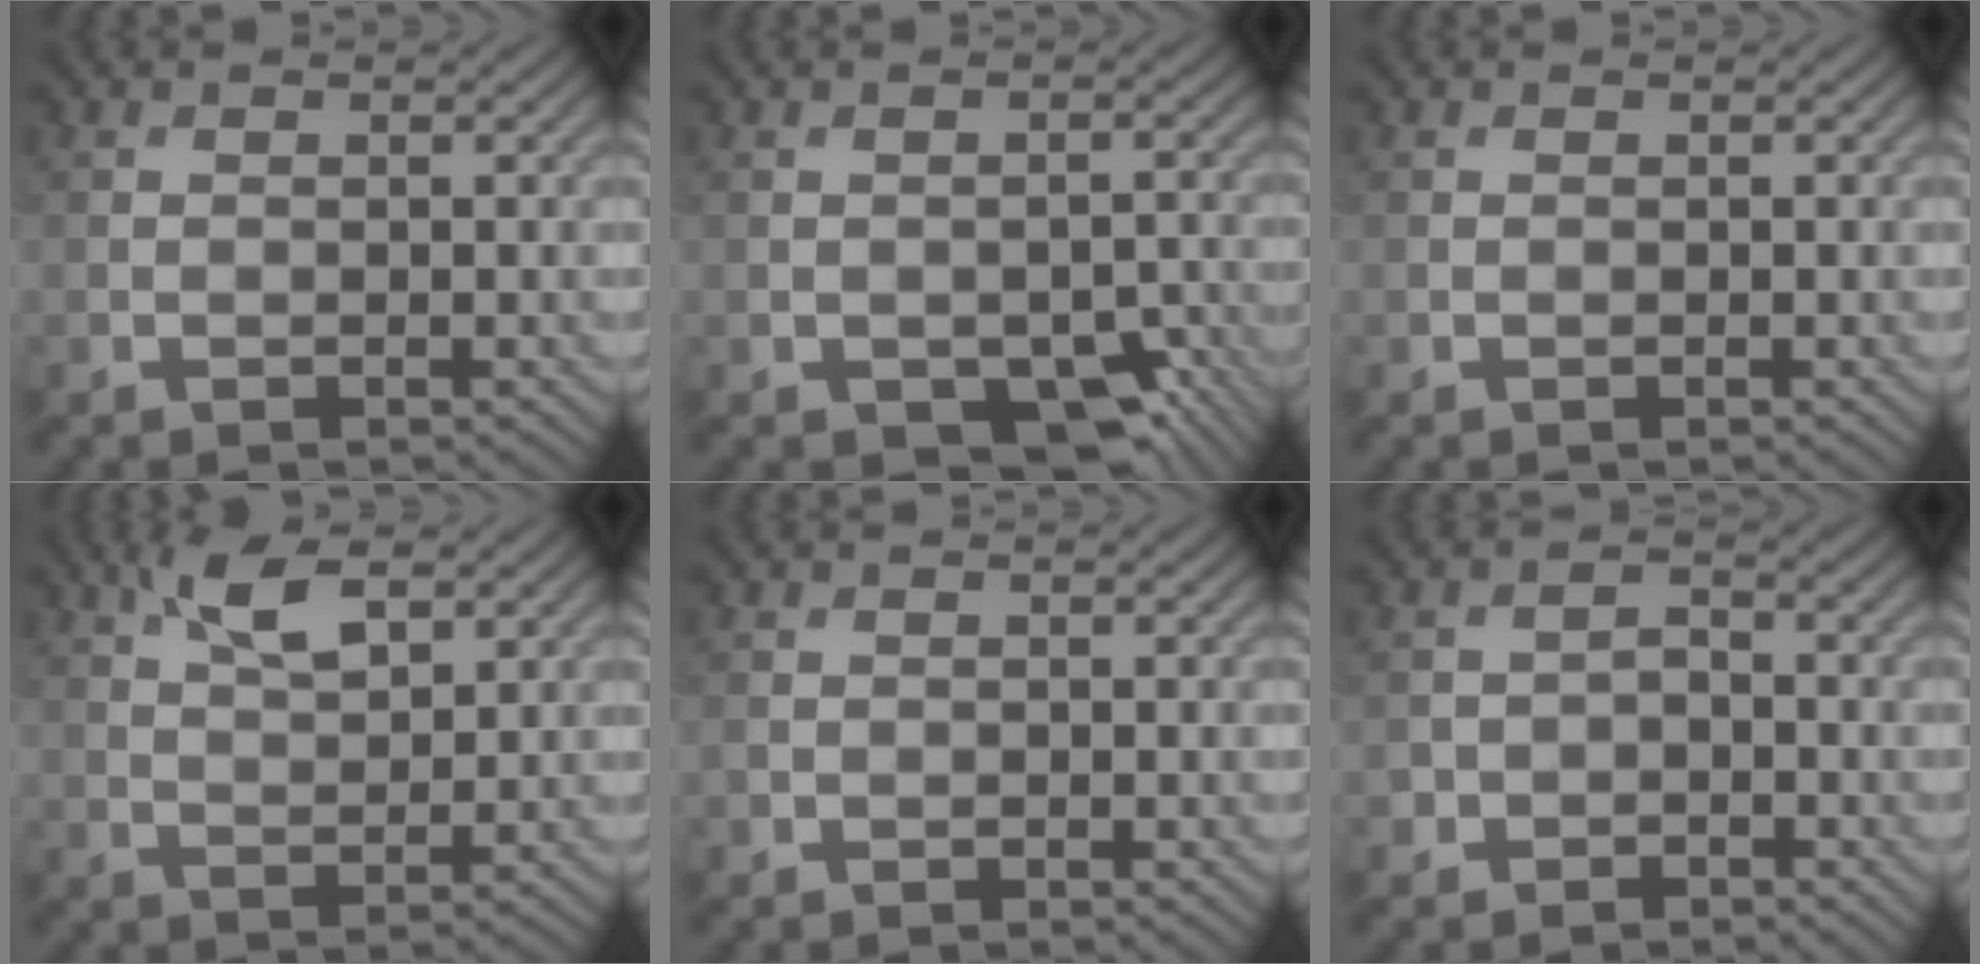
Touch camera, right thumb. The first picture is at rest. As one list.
[{"total": 7.7, "force": [-4.4, 4.2, 4.7], "torque": [-0.064, -0.012, -0.052]}, {"total": 0.0}, {"total": 5.6, "force": [3.0, 2.1, 4.2], "torque": [-0.092, 0.004, 0.060]}, {"total": 1.2, "force": [-0.5, 1.0, 0.4], "torque": [-0.009, -0.006, -0.011]}, {"total": 2.4, "force": [-1.4, 1.7, 0.8], "torque": [-0.013, 0.004, -0.032]}]